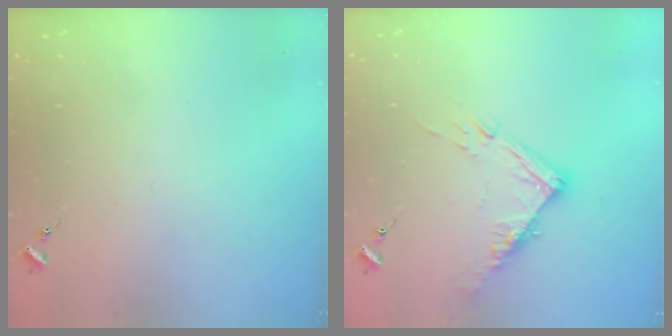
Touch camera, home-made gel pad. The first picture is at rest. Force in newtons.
{"total": 12.1, "press": 12.1, "slide": 1.2}